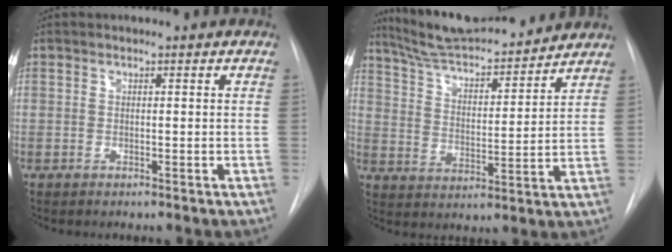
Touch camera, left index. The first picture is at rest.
{"total": 17.0, "force": [15.7, 2.2, 6.2], "torque": [-0.104, 0.007, 0.250]}